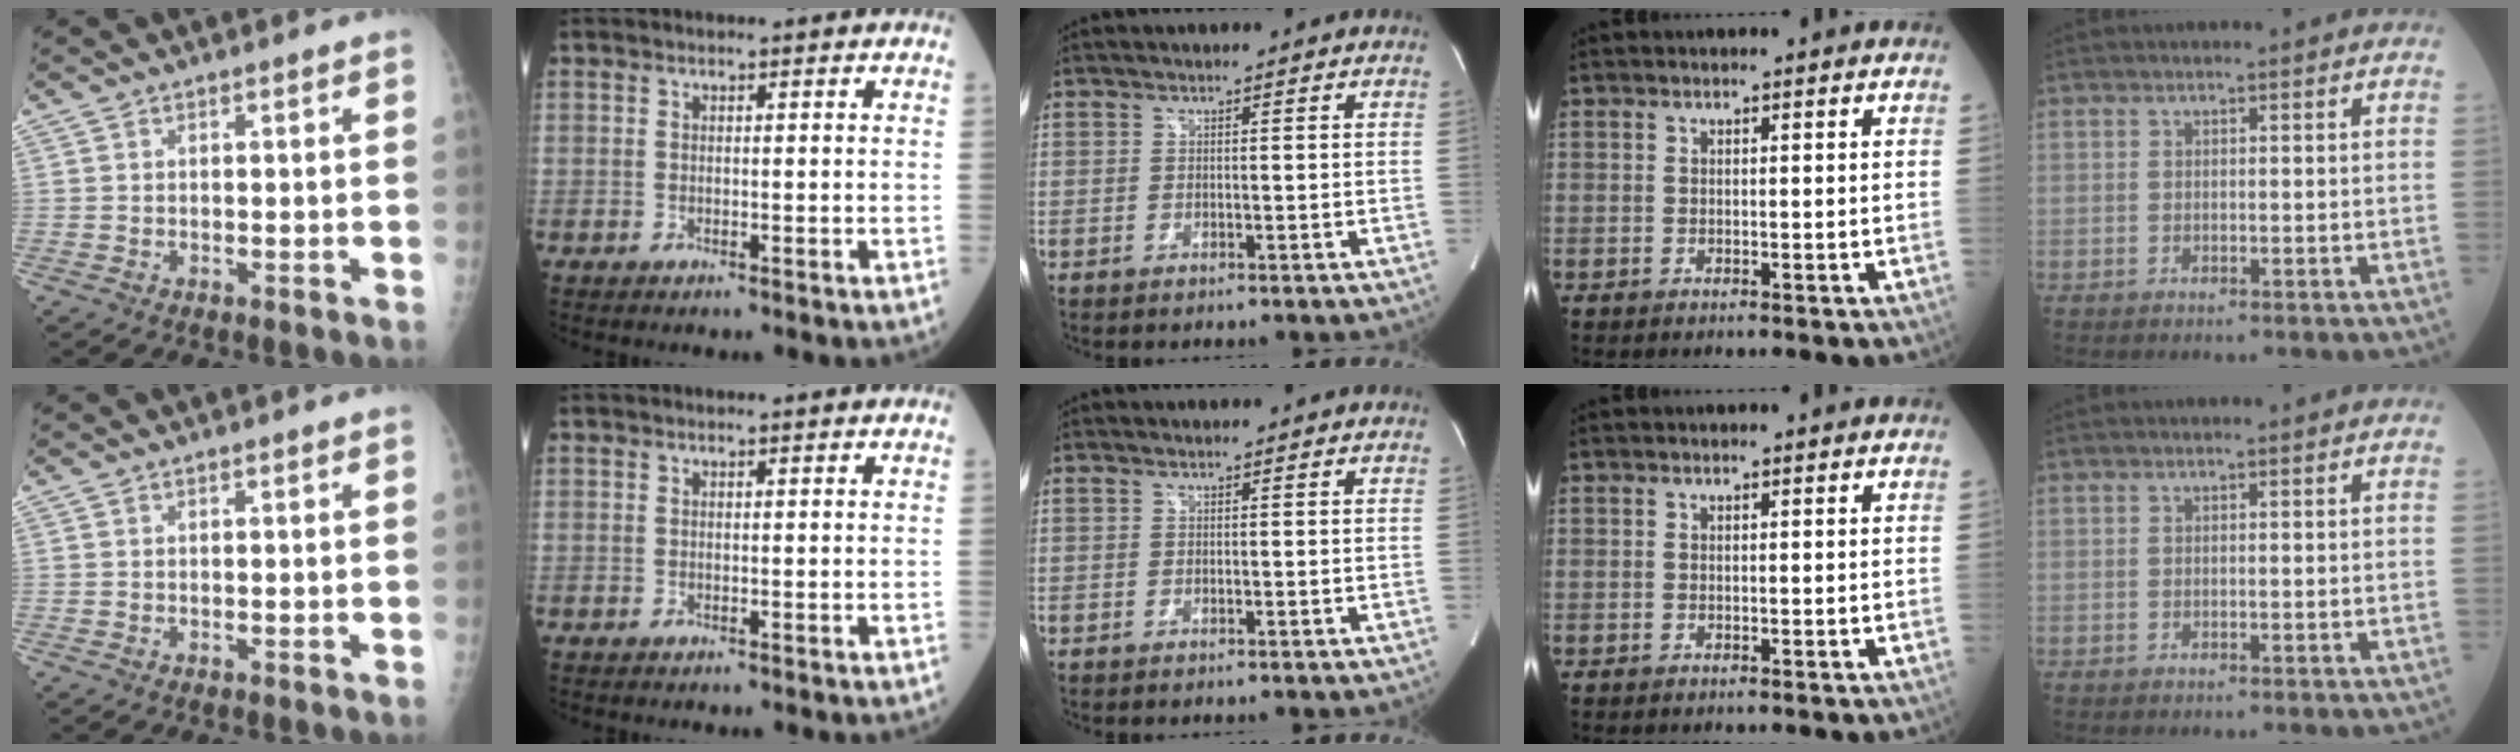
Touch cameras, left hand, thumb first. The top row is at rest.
{}